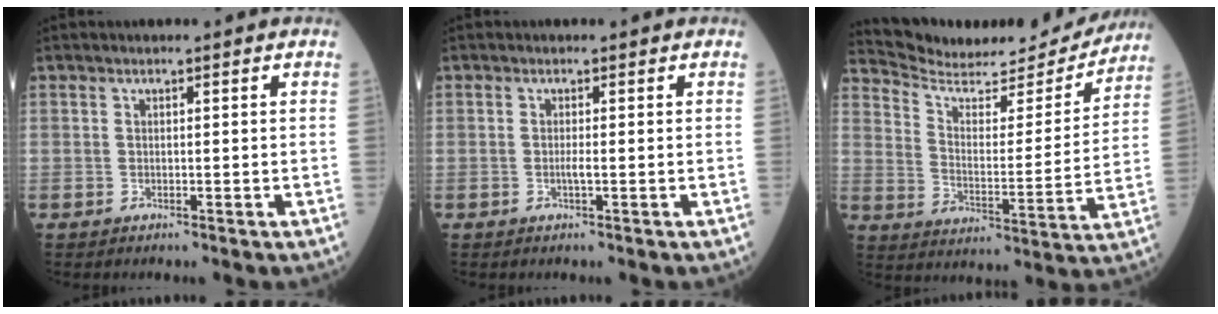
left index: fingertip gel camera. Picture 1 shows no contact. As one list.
[{"total": 0.9, "force": [-0.6, -0.1, 0.7], "torque": [-0.018, -0.006, -0.011]}, {"total": 19.2, "force": [18.3, 3.0, 4.6], "torque": [-0.078, -0.033, 0.264]}]